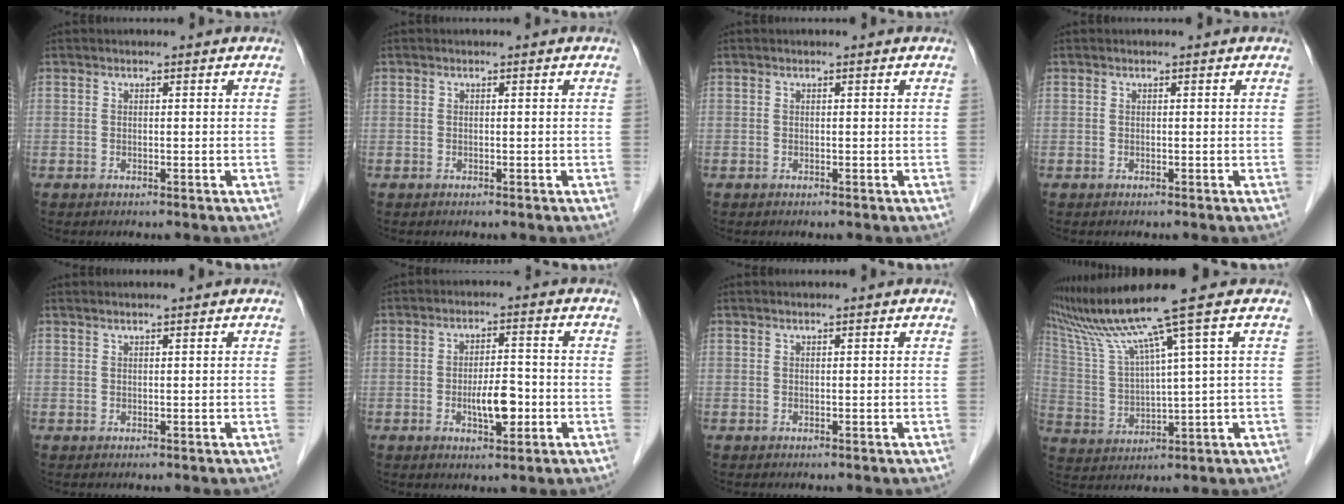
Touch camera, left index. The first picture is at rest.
{"total": 0.0}
{"total": 0.0}
{"total": 0.0}
{"total": 1.4, "force": [1.3, -0.1, 0.6], "torque": [-0.010, 0.014, 0.028]}
{"total": 5.1, "force": [-1.4, 1.7, 4.6], "torque": [-0.079, -0.001, -0.020]}
{"total": 0.7, "force": [0.6, -0.1, 0.3], "torque": [-0.009, 0.010, 0.014]}
{"total": 11.0, "force": [7.9, -3.2, 6.9], "torque": [-0.131, 0.002, 0.152]}